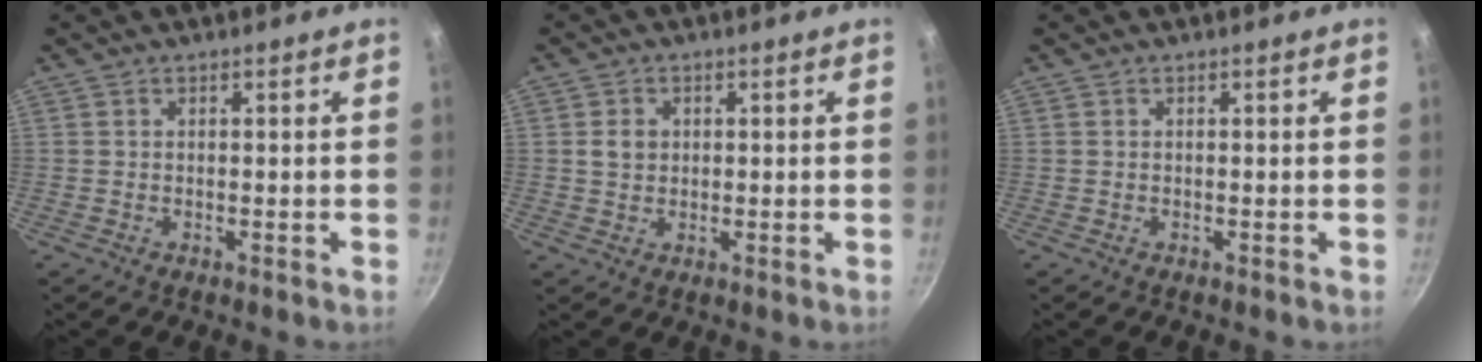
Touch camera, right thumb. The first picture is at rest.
{"total": 2.9, "force": [0.4, 2.5, 1.6], "torque": [-0.016, 0.003, 0.007]}
{"total": 0.0}